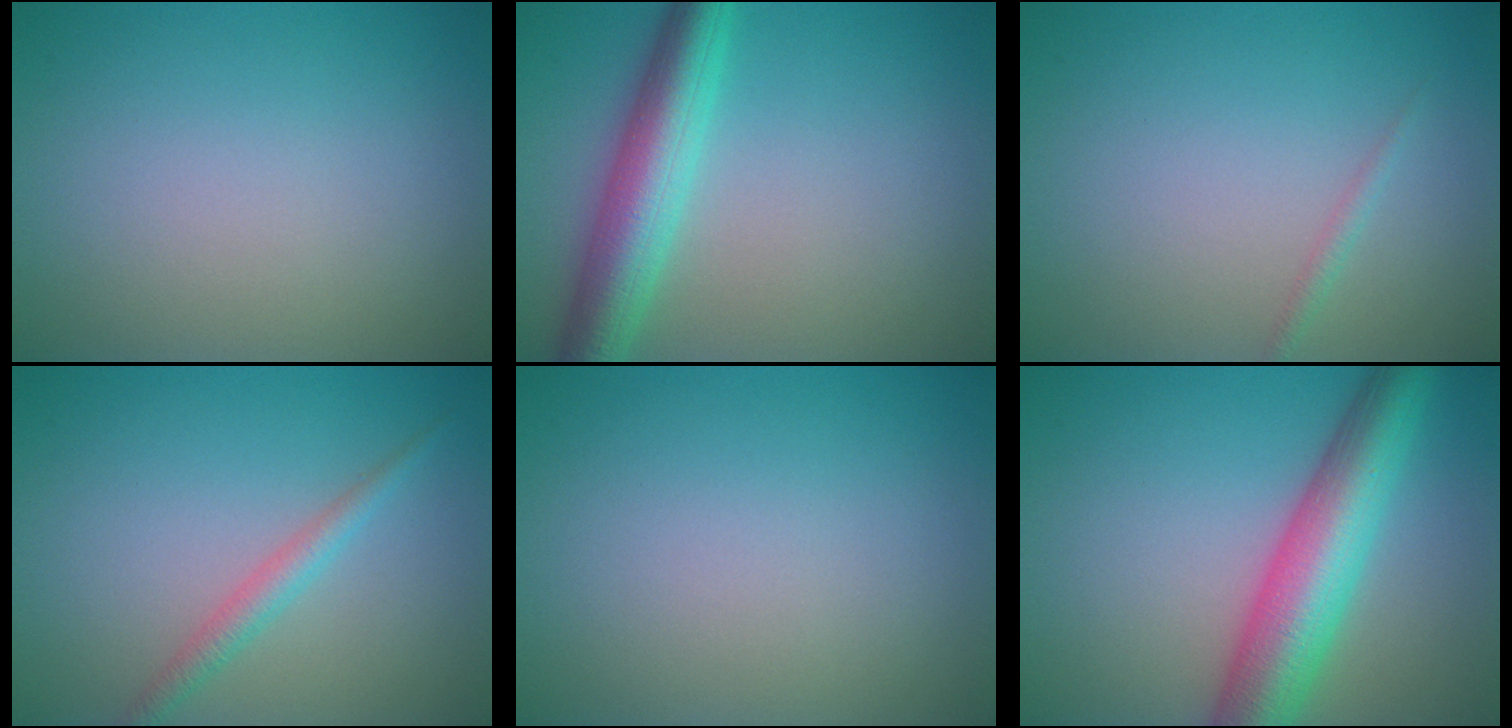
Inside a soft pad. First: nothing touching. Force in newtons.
{"total": 6.2, "press": 6.2, "slide": 0.3}
{"total": 0.8, "press": 0.8, "slide": 0.1}
{"total": 1.8, "press": 1.8, "slide": 0.0}
{"total": 0.0}
{"total": 8.2, "press": 8.2, "slide": 0.3}